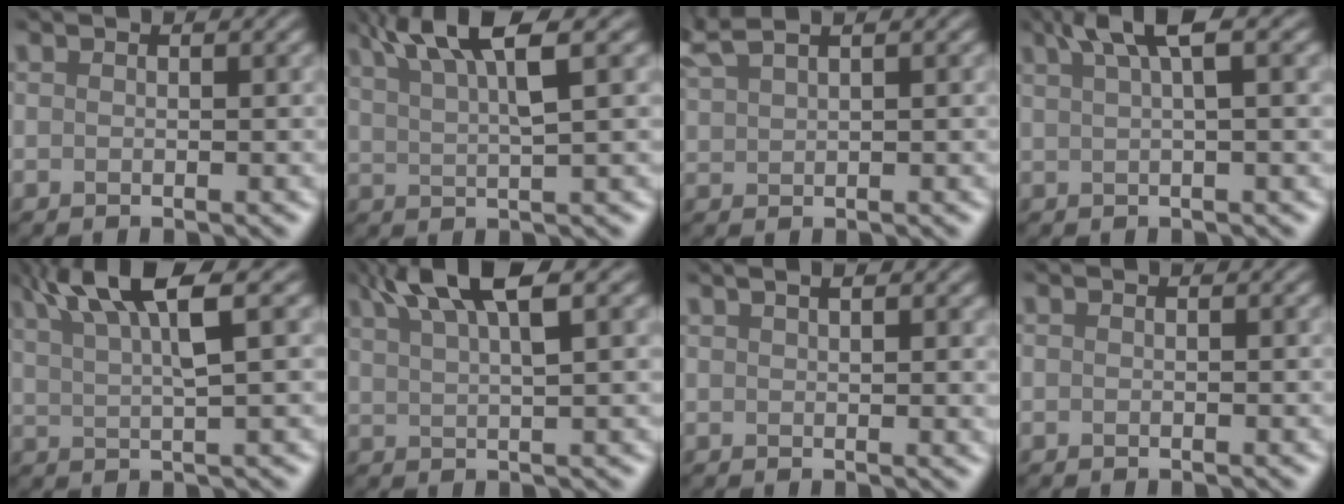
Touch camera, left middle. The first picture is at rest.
{"total": 4.8, "force": [3.3, 0.0, 3.5], "torque": [-0.072, 0.016, 0.077]}
{"total": 2.8, "force": [2.5, 0.3, 1.1], "torque": [-0.041, 0.030, 0.049]}
{"total": 2.5, "force": [1.5, -0.5, 1.9], "torque": [-0.049, 0.011, 0.046]}
{"total": 5.4, "force": [3.3, 0.4, 4.2], "torque": [-0.087, 0.017, 0.080]}
{"total": 4.5, "force": [3.5, 0.1, 2.9], "torque": [-0.059, 0.019, 0.076]}
{"total": 2.1, "force": [1.1, 0.6, 1.6], "torque": [-0.006, 0.020, 0.007]}
{"total": 0.0}